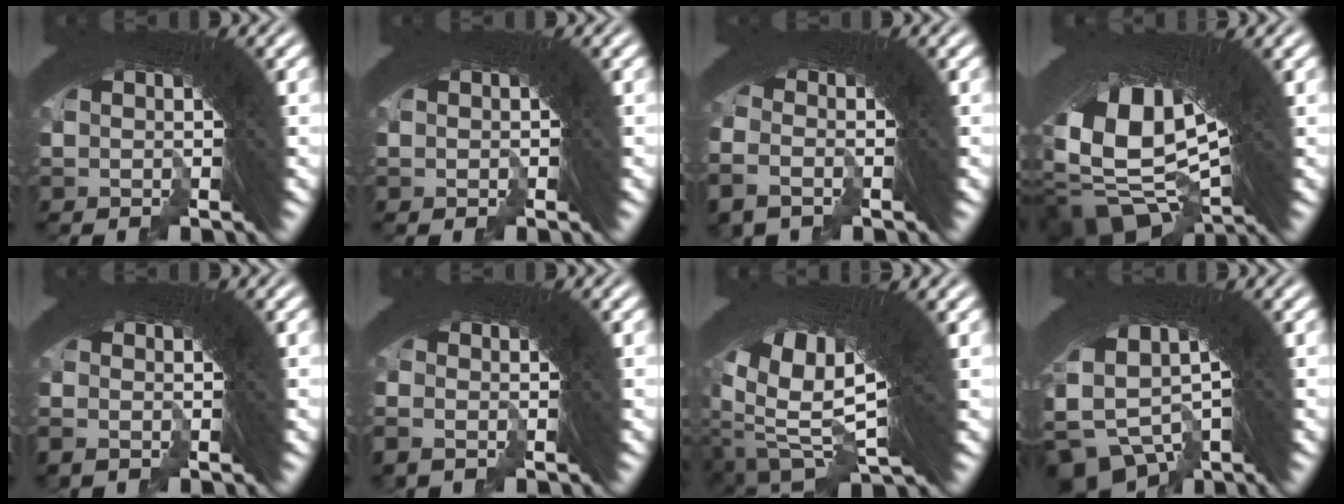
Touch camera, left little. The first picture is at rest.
{"total": 0.9, "force": [-0.5, 0.1, -0.7], "torque": [0.009, -0.004, -0.005]}
{"total": 2.6, "force": [-2.3, 1.2, 0.1], "torque": [-0.012, -0.015, -0.036]}
{"total": 18.3, "force": [-0.9, 12.0, 13.8], "torque": [-0.302, -0.057, 0.007]}
{"total": 0.6, "force": [-0.5, 0.3, 0.0], "torque": [-0.001, -0.003, -0.009]}
{"total": 1.2, "force": [-1.0, 0.6, 0.0], "torque": [-0.006, -0.007, -0.016]}
{"total": 17.1, "force": [0.7, 11.0, 13.2], "torque": [-0.243, -0.031, 0.020]}
{"total": 11.3, "force": [-2.2, 9.2, 6.2], "torque": [-0.181, -0.039, -0.031]}